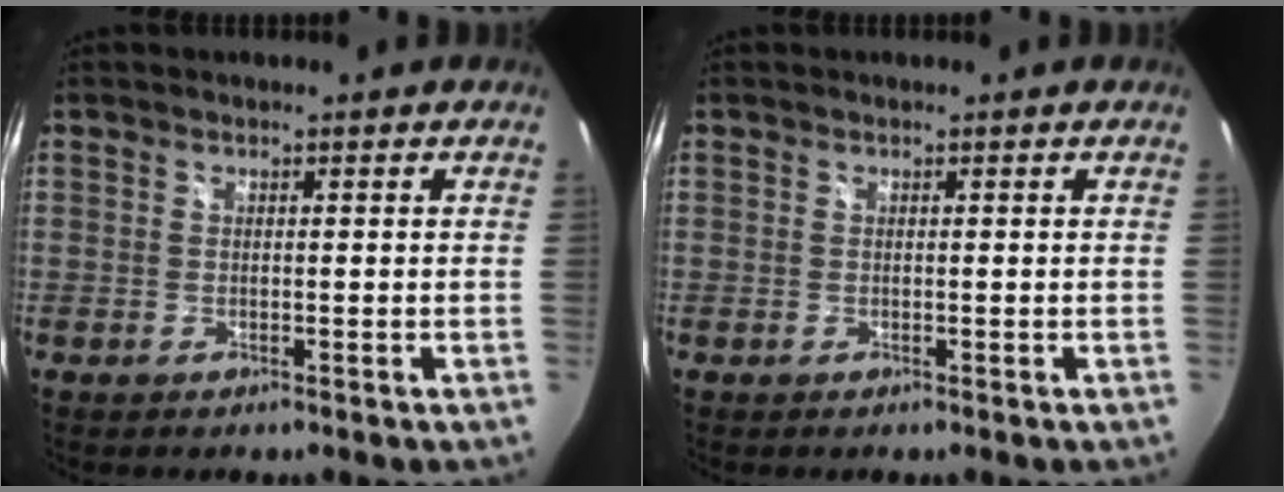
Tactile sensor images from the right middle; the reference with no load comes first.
{"total": 0.0}